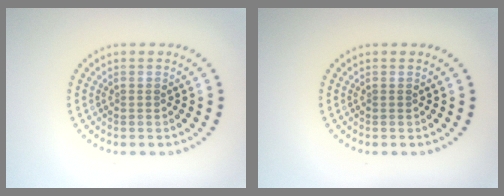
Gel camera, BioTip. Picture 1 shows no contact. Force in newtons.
{"total": 0.0}